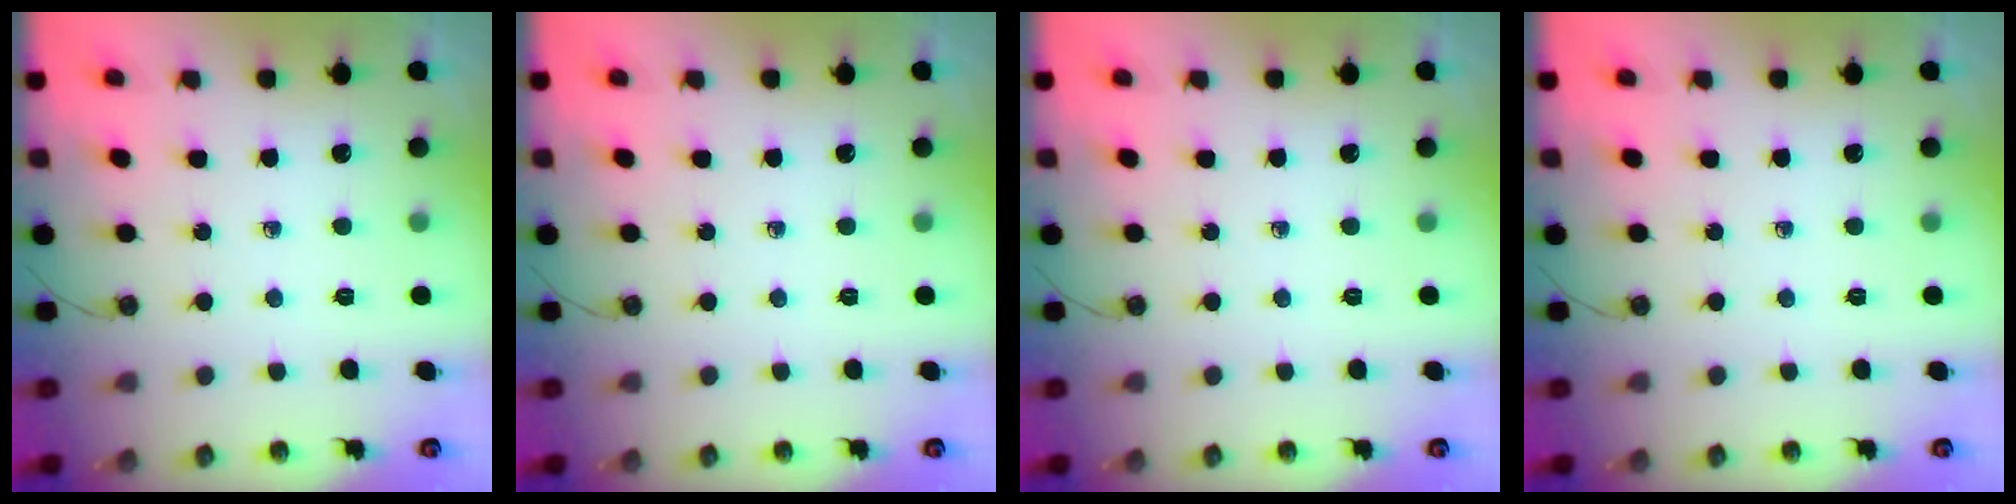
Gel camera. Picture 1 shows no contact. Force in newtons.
{"total": 0.0}
{"total": 0.0}
{"total": 0.0}